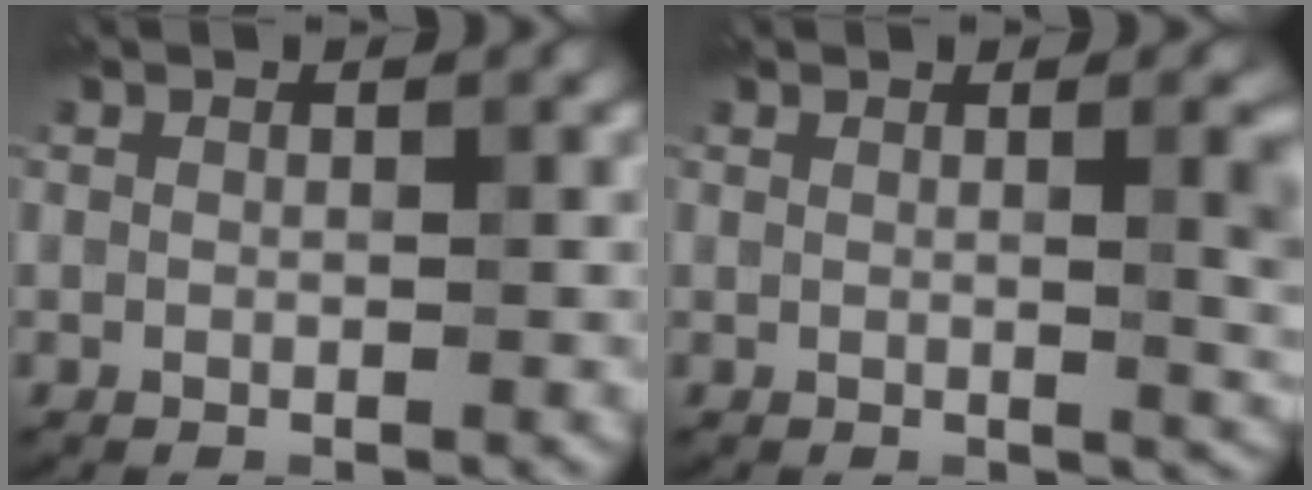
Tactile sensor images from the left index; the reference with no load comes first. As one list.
[{"total": 4.5, "force": [0.7, 1.6, 4.1], "torque": [-0.037, 0.004, 0.008]}]